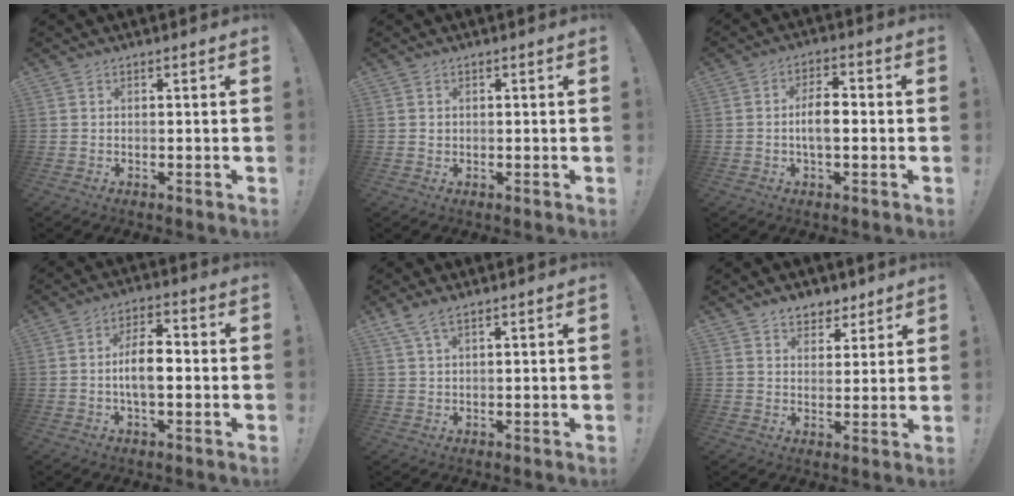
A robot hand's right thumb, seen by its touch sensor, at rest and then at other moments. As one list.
[{"total": 0.8, "force": [0.2, 0.8, 0.1], "torque": [-0.004, 0.003, 0.005]}, {"total": 7.3, "force": [-0.9, 3.5, 6.3], "torque": [-0.109, 0.006, -0.022]}, {"total": 9.0, "force": [-1.1, 4.3, 7.8], "torque": [-0.131, 0.010, -0.024]}, {"total": 4.3, "force": [2.9, 1.1, 2.9], "torque": [-0.063, -0.007, 0.056]}, {"total": 6.2, "force": [4.6, 4.0, 0.9], "torque": [-0.005, -0.034, 0.088]}]